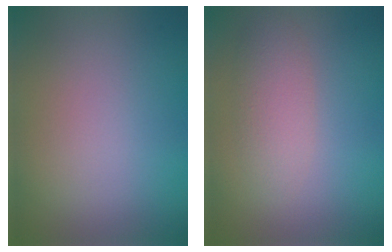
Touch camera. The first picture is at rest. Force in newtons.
{"total": 2.9, "press": 2.9, "slide": 0.1}